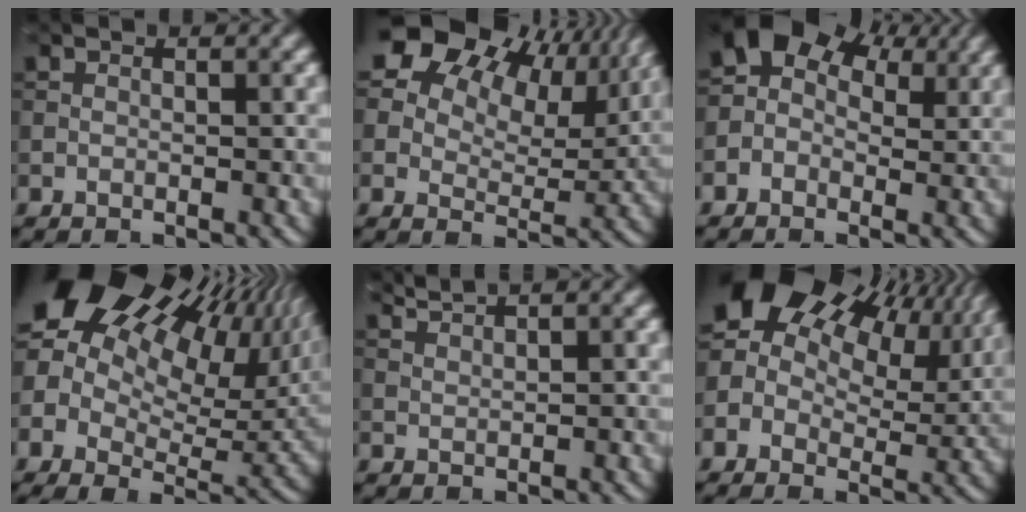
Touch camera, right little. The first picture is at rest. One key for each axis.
{"total": 18.7, "fx": 10.3, "fy": 11.5, "fz": 10.6, "tx": -0.203, "ty": 0.059, "tz": 0.174}
{"total": 6.5, "fx": 2.1, "fy": 4.6, "fz": 4.0, "tx": -0.057, "ty": 0.019, "tz": 0.018}
{"total": 20.6, "fx": 7.7, "fy": 12.2, "fz": 14.7, "tx": -0.245, "ty": 0.020, "tz": 0.148}
{"total": 1.8, "fx": 1.5, "fy": 0.2, "fz": 0.9, "tx": -0.015, "ty": 0.004, "tz": 0.032}
{"total": 17.3, "fx": 7.9, "fy": 10.7, "fz": 11.0, "tx": -0.209, "ty": 0.045, "tz": 0.136}